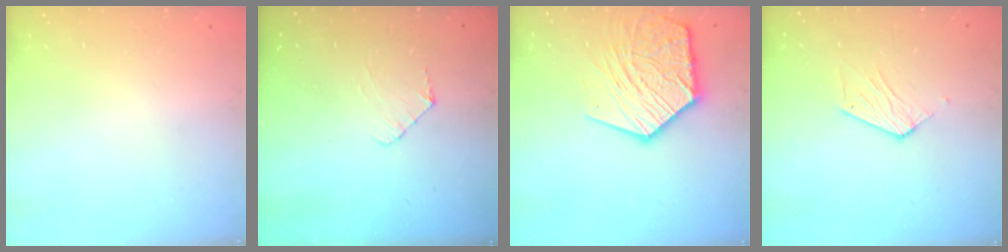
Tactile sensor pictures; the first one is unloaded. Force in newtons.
{"total": 3.6, "press": 3.6, "slide": 0.3}
{"total": 16.6, "press": 16.5, "slide": 1.6}
{"total": 5.3, "press": 5.3, "slide": 0.4}